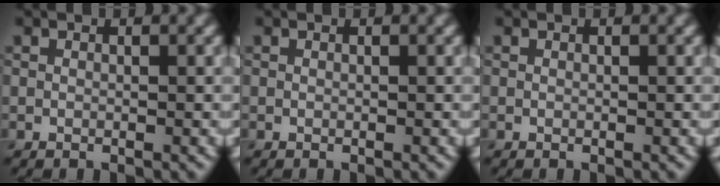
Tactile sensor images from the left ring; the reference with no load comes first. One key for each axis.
{"total": 0.0}
{"total": 0.0}